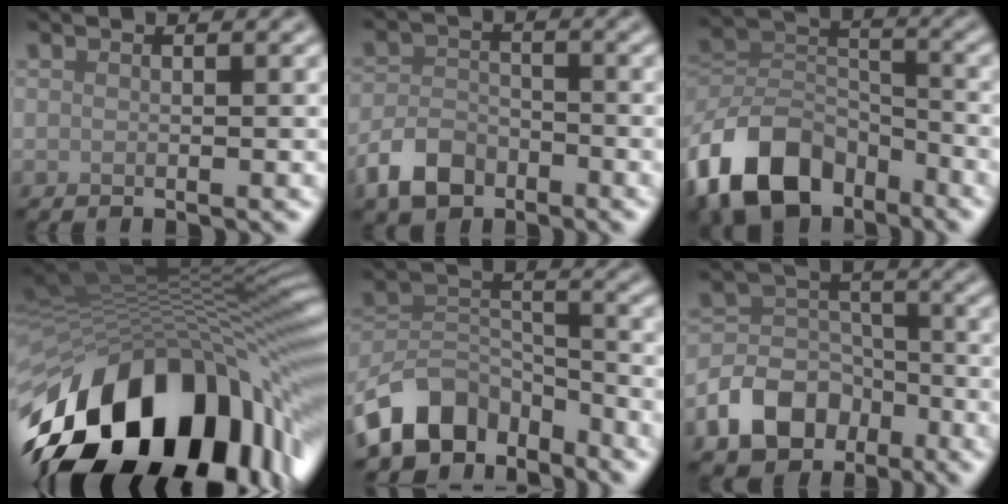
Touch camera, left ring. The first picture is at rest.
{"total": 4.1, "force": [-2.6, 2.5, 1.9], "torque": [-0.034, -0.001, -0.059]}
{"total": 11.1, "force": [-6.8, 6.8, 5.6], "torque": [-0.107, -0.004, -0.140]}
{"total": 19.1, "force": [-6.4, 10.4, 14.8], "torque": [-0.243, -0.010, -0.106]}
{"total": 8.6, "force": [-6.1, 4.9, 3.5], "torque": [-0.046, -0.004, -0.126]}
{"total": 7.5, "force": [-4.2, 5.4, 3.2], "torque": [-0.052, 0.005, -0.088]}